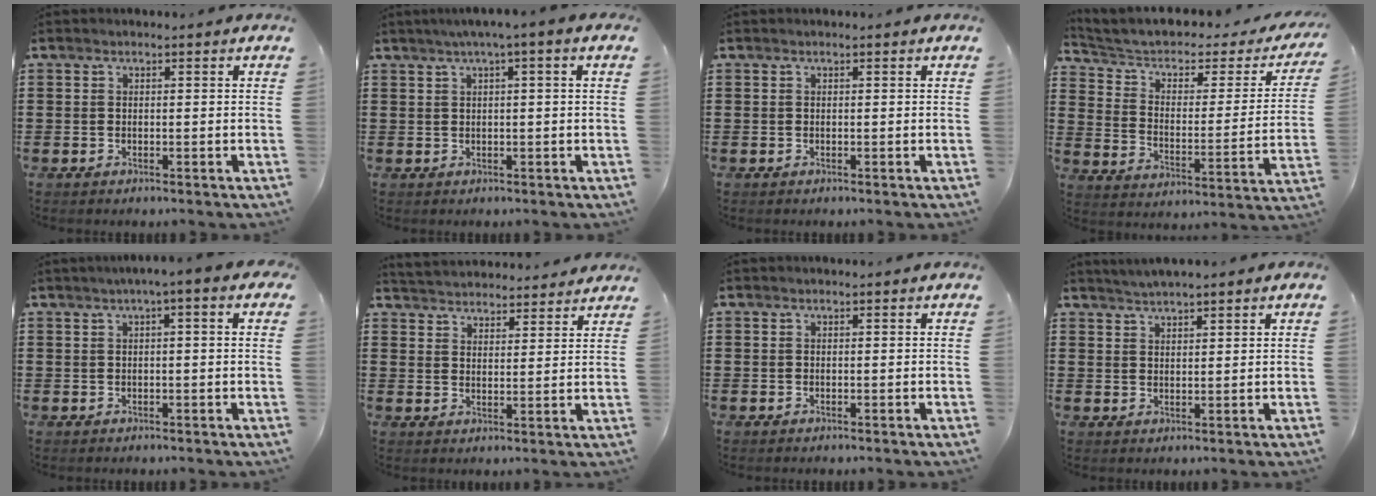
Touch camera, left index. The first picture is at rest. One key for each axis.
{"total": 2.0, "fx": 0.4, "fy": -0.2, "fz": 2.0, "tx": -0.035, "ty": -0.002, "tz": 0.006}
{"total": 0.0}
{"total": 4.3, "fx": 2.6, "fy": 2.2, "fz": 2.7, "tx": -0.069, "ty": -0.020, "tz": 0.036}
{"total": 2.4, "fx": 0.5, "fy": -0.1, "fz": 2.3, "tx": -0.041, "ty": 0.001, "tz": 0.008}
{"total": 3.7, "fx": 3.7, "fy": 0.2, "fz": -0.5, "tx": -0.008, "ty": -0.020, "tz": 0.066}
{"total": 0.0}
{"total": 2.1, "fx": 2.1, "fy": 0.0, "fz": 0.5, "tx": -0.013, "ty": 0.003, "tz": 0.039}